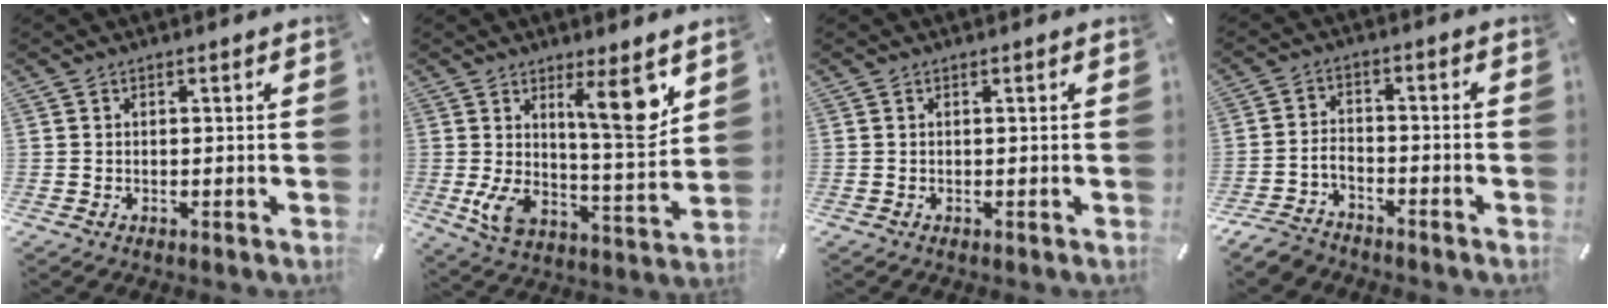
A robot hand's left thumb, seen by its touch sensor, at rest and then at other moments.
{"total": 15.9, "force": [6.5, 5.4, 13.4], "torque": [-0.200, -0.041, 0.105]}
{"total": 0.0}
{"total": 5.7, "force": [-4.9, 2.5, 1.6], "torque": [-0.041, 0.014, -0.098]}